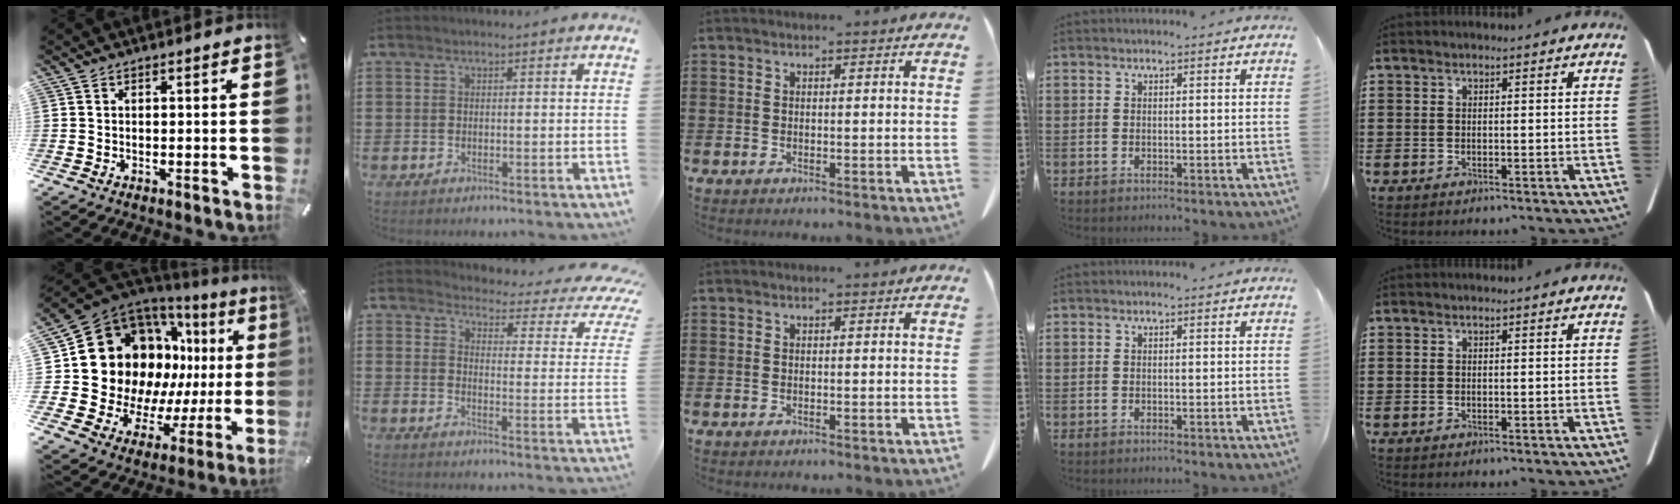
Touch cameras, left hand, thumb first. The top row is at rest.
{"thumb": {"total": 20.6, "force": [6.6, 15.8, 11.4], "torque": [-0.175, -0.083, 0.155]}, "index": {"total": 3.5, "force": [3.1, 0.8, 1.5], "torque": [-0.034, -0.034, 0.042]}}